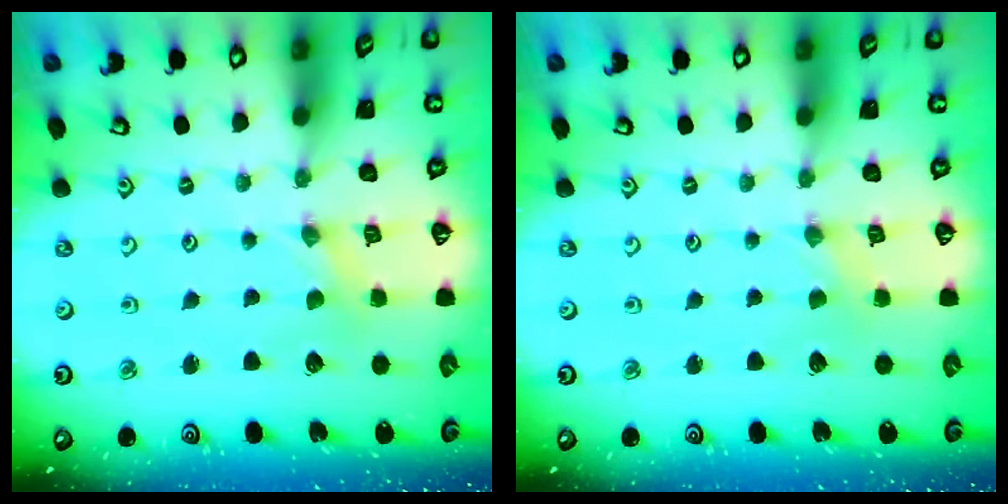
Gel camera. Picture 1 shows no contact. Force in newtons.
{"total": 0.0}